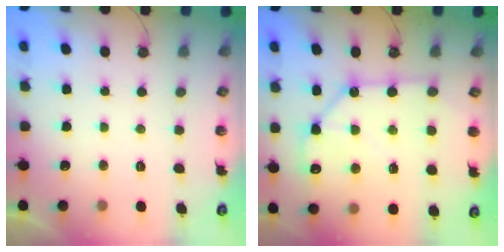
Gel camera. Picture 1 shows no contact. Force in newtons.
{"total": 13.5, "press": 13.5, "slide": 1.3}